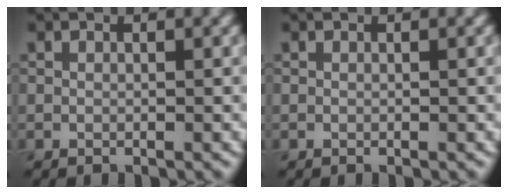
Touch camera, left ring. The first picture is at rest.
{"total": 0.0}